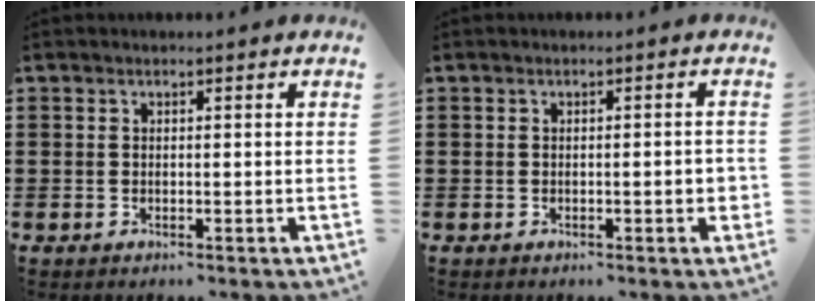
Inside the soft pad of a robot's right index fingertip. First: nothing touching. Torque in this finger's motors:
{"motor_torque": [0.80, -0.22, 0.19, 0.06]}